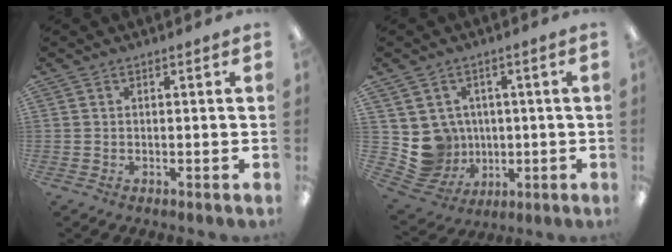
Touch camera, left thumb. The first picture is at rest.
{"total": 8.4, "force": [1.1, 8.2, 1.3], "torque": [-0.060, -0.011, 0.033]}